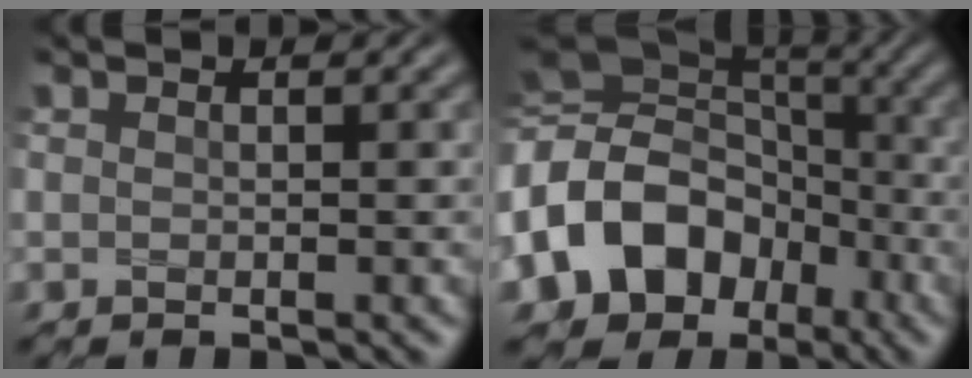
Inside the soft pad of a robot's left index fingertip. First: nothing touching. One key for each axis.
{"total": 14.0, "fx": -4.4, "fy": 11.3, "fz": 7.0, "tx": -0.178, "ty": -0.014, "tz": -0.098}